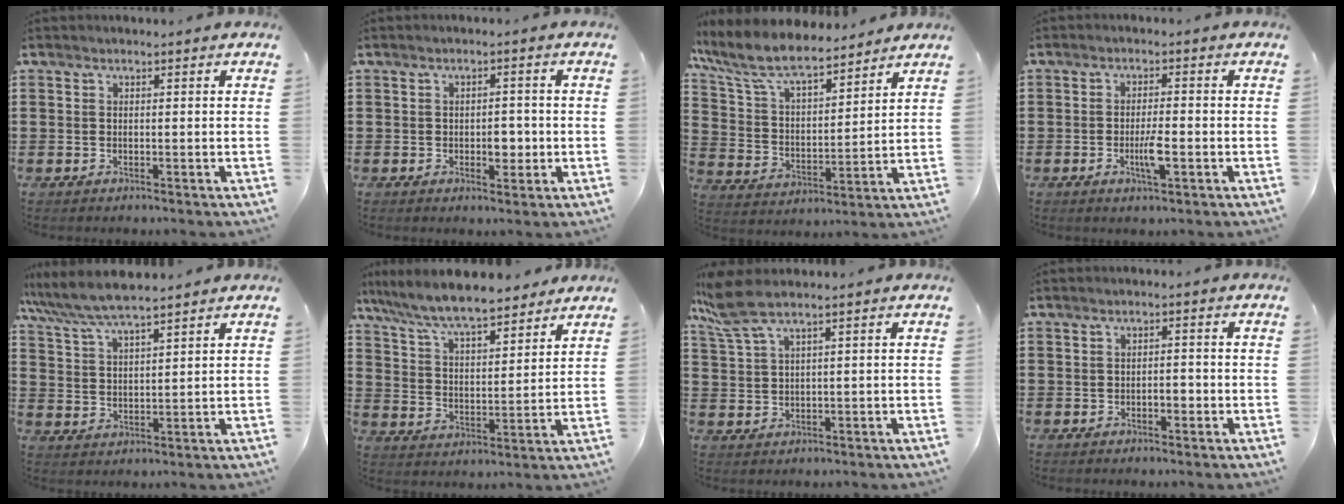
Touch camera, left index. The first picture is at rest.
{"total": 3.5, "force": [-0.5, 1.9, 2.9], "torque": [-0.039, -0.003, -0.015]}
{"total": 9.3, "force": [8.2, 2.1, 4.0], "torque": [-0.113, -0.042, 0.144]}
{"total": 4.2, "force": [-1.2, 0.9, 3.9], "torque": [-0.071, 0.000, -0.023]}
{"total": 6.2, "force": [5.6, 0.7, 2.6], "torque": [-0.070, -0.021, 0.100]}
{"total": 8.8, "force": [7.9, 1.2, 3.8], "torque": [-0.103, -0.036, 0.139]}
{"total": 5.1, "force": [3.1, 0.8, 4.0], "torque": [-0.103, -0.005, 0.051]}
{"total": 1.9, "force": [-0.7, 0.7, 1.6], "torque": [-0.032, 0.003, -0.014]}